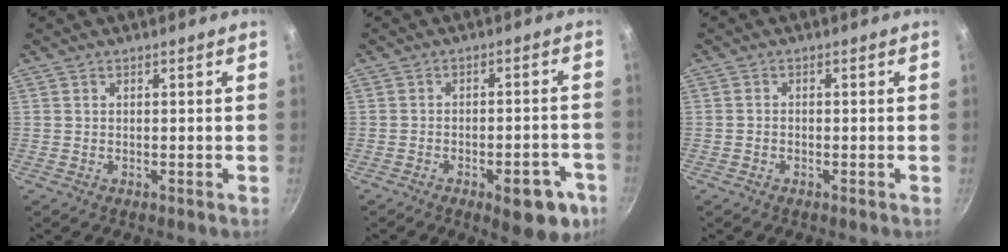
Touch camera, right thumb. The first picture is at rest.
{"total": 10.6, "force": [-5.0, 4.6, 8.1], "torque": [-0.065, 0.029, -0.054]}
{"total": 1.0, "force": [-0.6, 0.7, 0.4], "torque": [-0.010, 0.005, -0.012]}